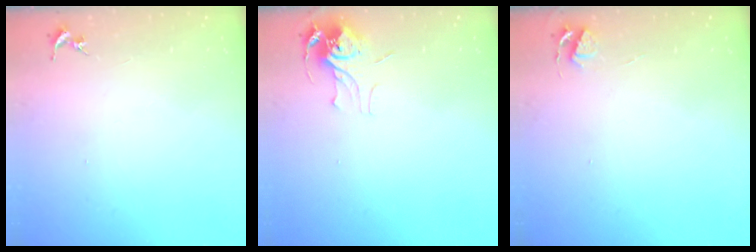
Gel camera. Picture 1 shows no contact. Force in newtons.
{"total": 7.8, "press": 7.7, "slide": 0.7}
{"total": 3.9, "press": 3.8, "slide": 0.5}